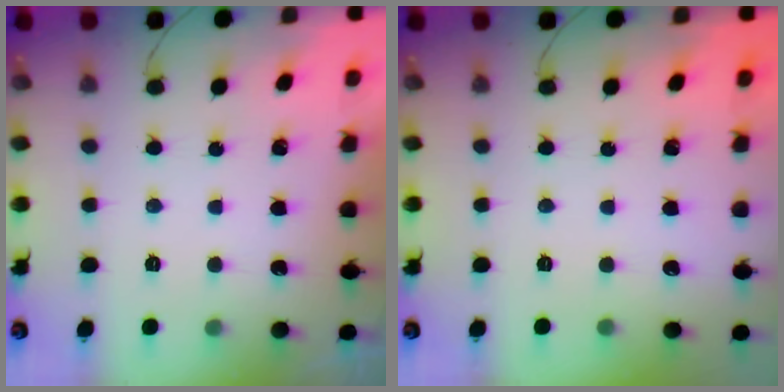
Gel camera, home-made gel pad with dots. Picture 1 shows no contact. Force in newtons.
{"total": 0.0}